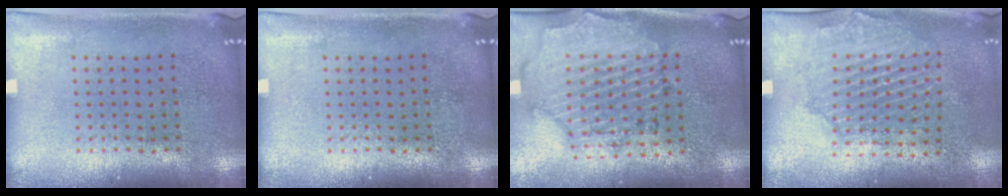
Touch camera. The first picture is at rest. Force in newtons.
{"total": 0.0}
{"total": 1.6, "press": 1.6, "slide": 0.4}
{"total": 1.5, "press": 1.5, "slide": 0.4}